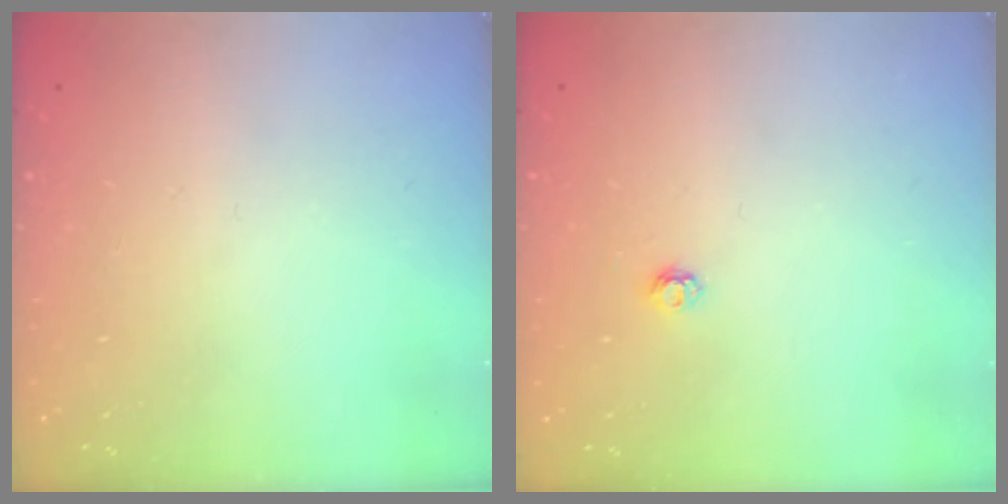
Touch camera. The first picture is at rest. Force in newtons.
{"total": 2.9, "press": 2.9, "slide": 0.4}